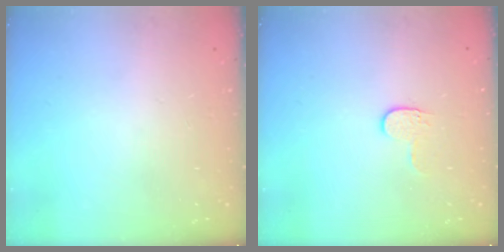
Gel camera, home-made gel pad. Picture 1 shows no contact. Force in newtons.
{"total": 4.0, "press": 4.0, "slide": 0.5}